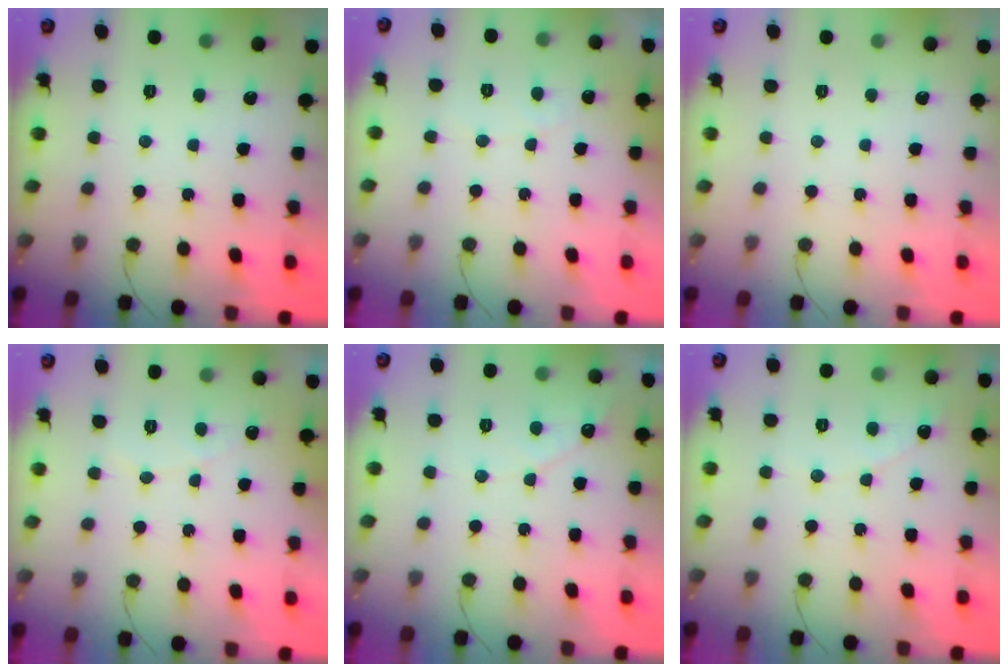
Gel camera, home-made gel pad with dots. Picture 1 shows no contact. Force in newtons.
{"total": 3.3, "press": 3.3, "slide": 0.2}
{"total": 0.0}
{"total": 4.1, "press": 4.1, "slide": 0.3}
{"total": 4.5, "press": 4.5, "slide": 0.3}
{"total": 2.3, "press": 2.3, "slide": 0.2}